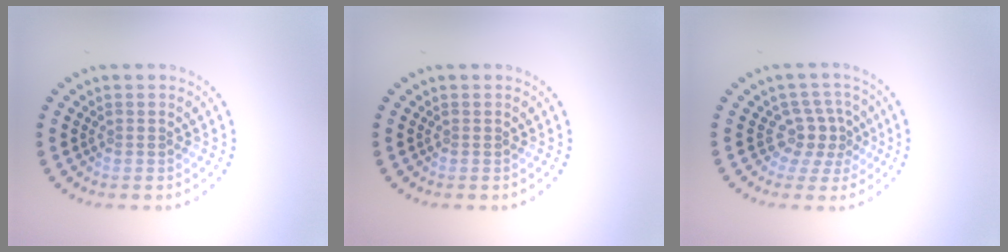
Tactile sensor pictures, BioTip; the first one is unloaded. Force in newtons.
{"total": 0.0}
{"total": 2.8, "press": 2.0, "slide": 1.9}